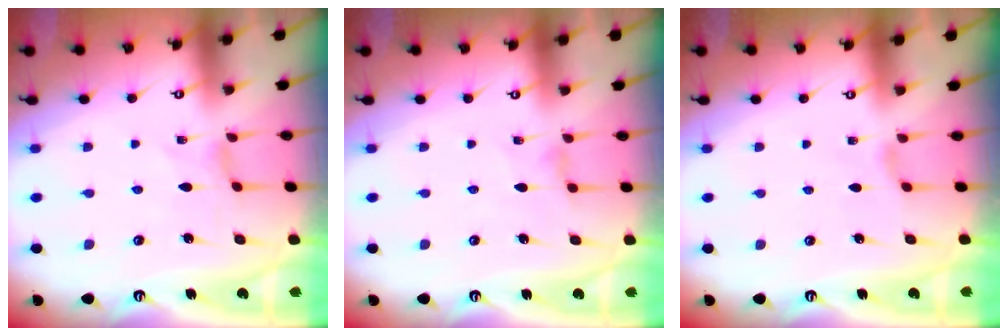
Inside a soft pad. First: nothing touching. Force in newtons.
{"total": 2.0, "press": 2.0, "slide": 0.4}
{"total": 1.9, "press": 1.8, "slide": 0.5}